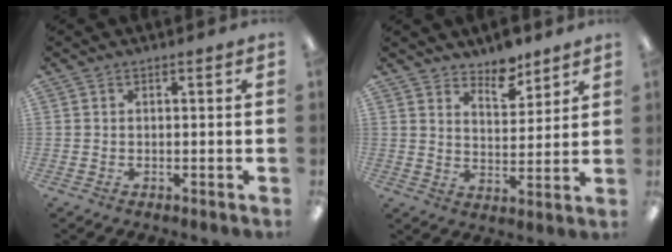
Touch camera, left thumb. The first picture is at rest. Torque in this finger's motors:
{"motor_torque": [0.06, 0.12, -0.08, 0.03, 0.00]}